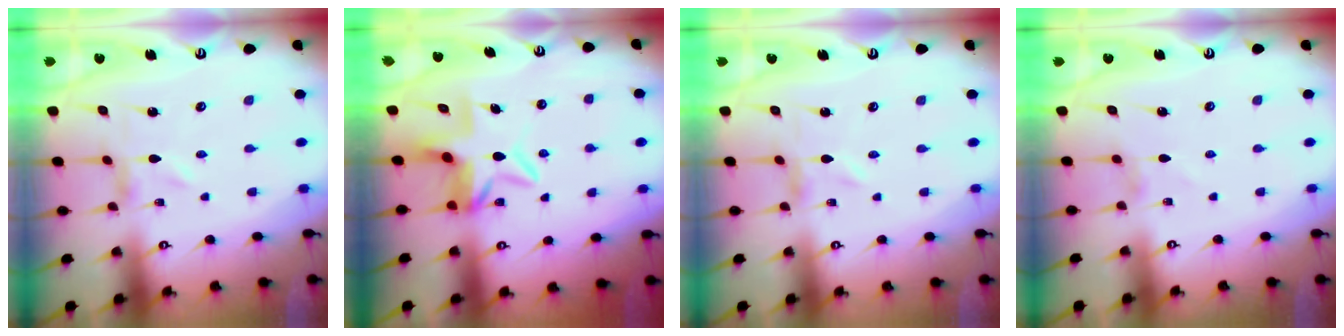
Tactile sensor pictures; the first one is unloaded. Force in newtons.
{"total": 6.3, "press": 6.1, "slide": 1.4}
{"total": 0.0}
{"total": 1.3, "press": 1.2, "slide": 0.3}